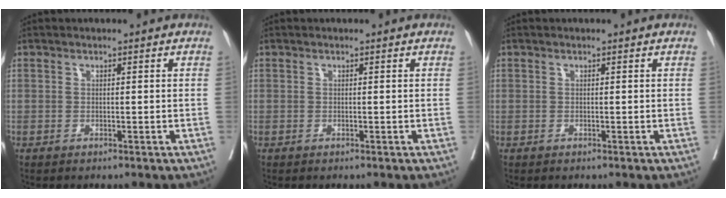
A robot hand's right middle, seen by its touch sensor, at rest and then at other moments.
{"total": 0.0}
{"total": 0.0}